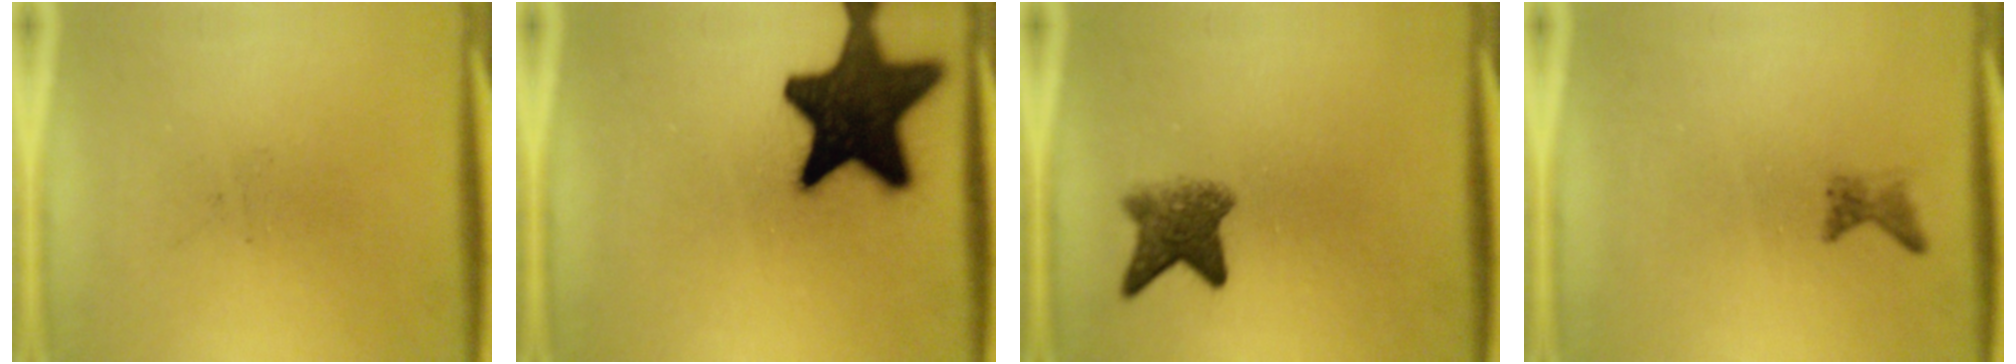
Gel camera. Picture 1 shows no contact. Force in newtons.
{"total": 18.2}
{"total": 4.8}
{"total": 1.2}